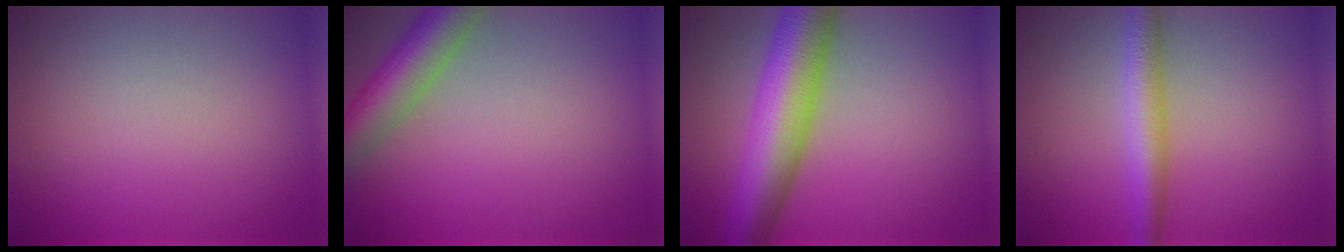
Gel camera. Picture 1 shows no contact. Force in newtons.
{"total": 5.9, "press": 5.8, "slide": 0.3}
{"total": 9.9, "press": 9.9, "slide": 0.4}
{"total": 3.7, "press": 3.7, "slide": 0.1}